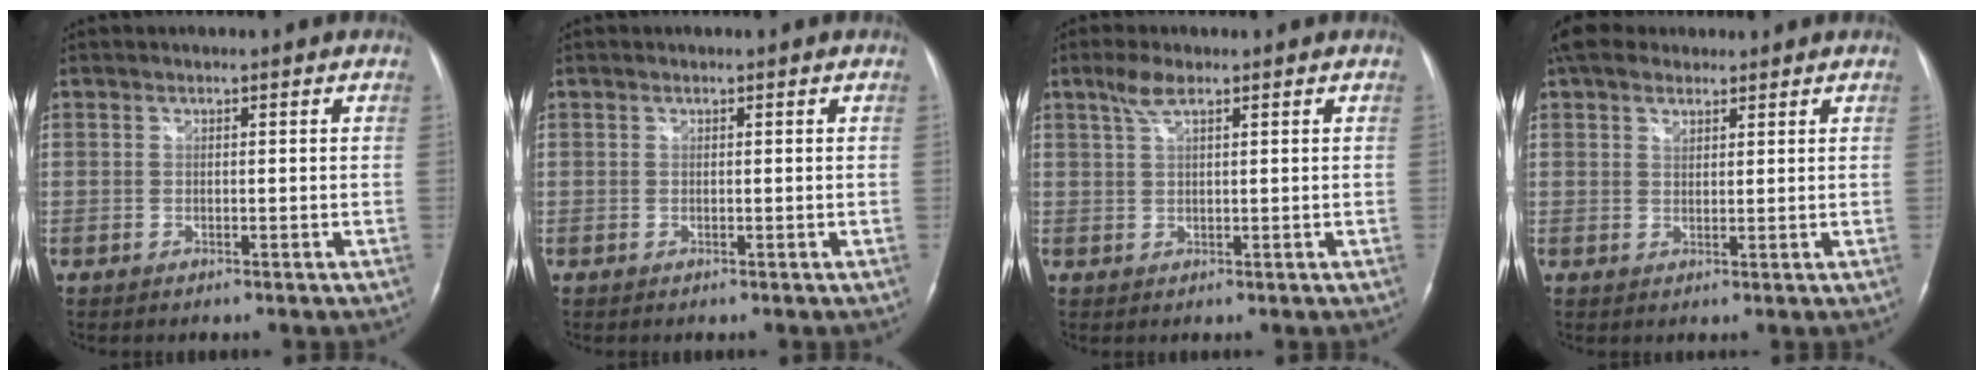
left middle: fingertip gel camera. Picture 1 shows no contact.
{"total": 0.0}
{"total": 3.0, "force": [1.9, 0.7, 2.2], "torque": [-0.052, 0.010, 0.042]}
{"total": 5.1, "force": [3.7, 2.8, 2.0], "torque": [-0.044, 0.028, 0.070]}